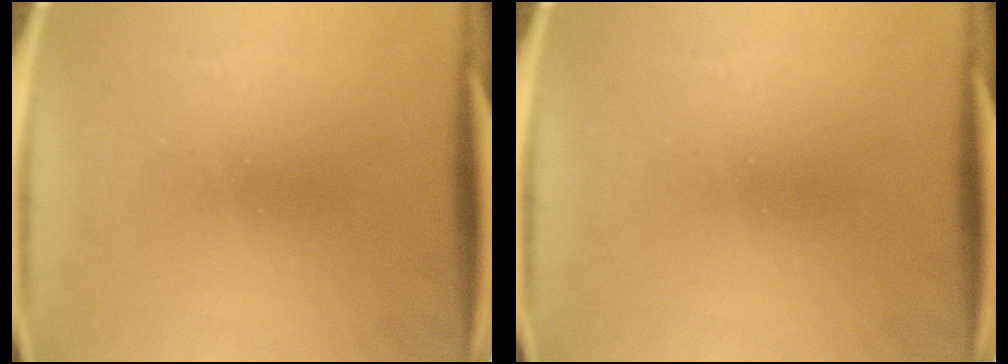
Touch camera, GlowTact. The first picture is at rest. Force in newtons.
{"total": 0.0}